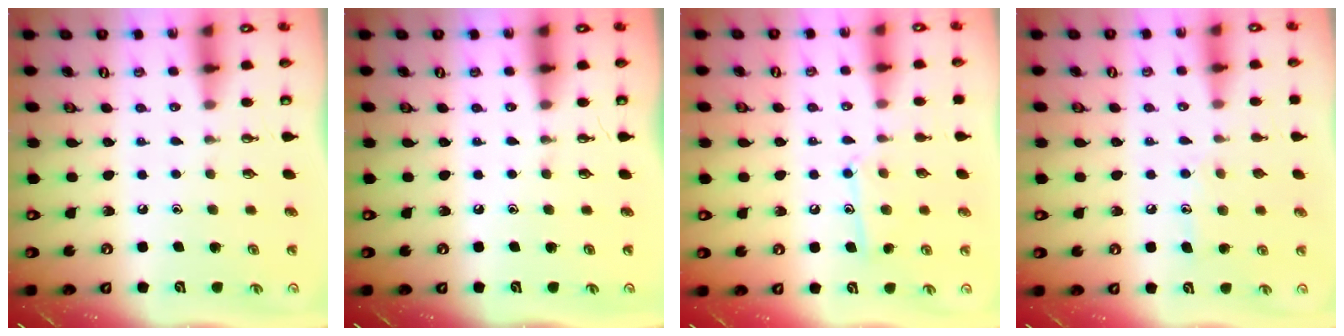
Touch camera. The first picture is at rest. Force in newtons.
{"total": 0.0}
{"total": 10.3, "press": 10.3, "slide": 0.7}
{"total": 7.8, "press": 7.8, "slide": 0.5}